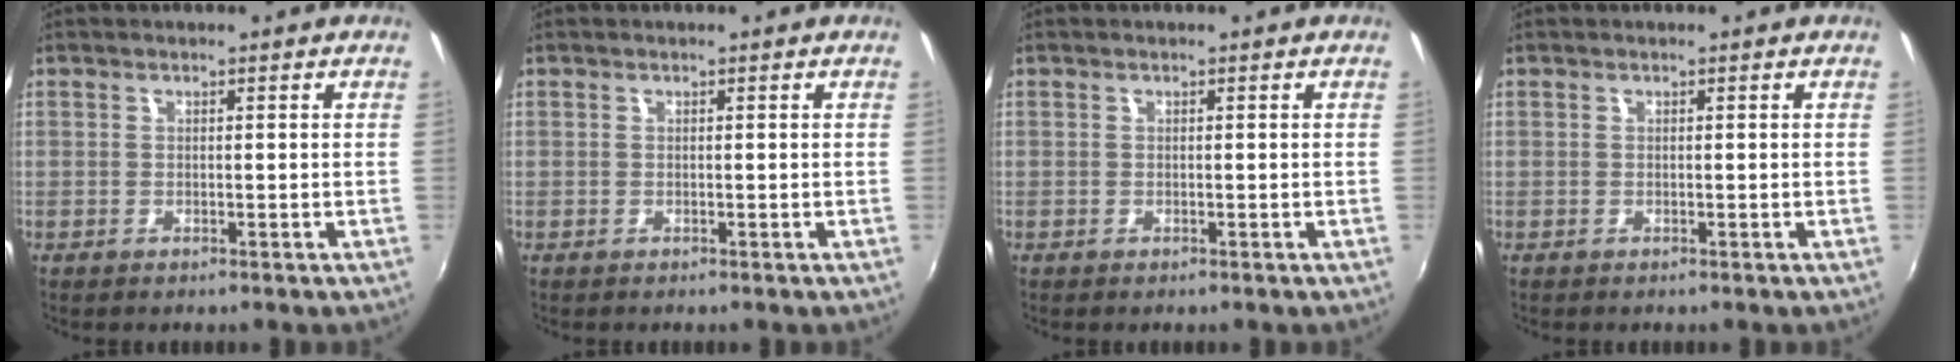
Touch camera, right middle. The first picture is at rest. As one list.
[{"total": 0.0}, {"total": 0.0}, {"total": 0.0}]